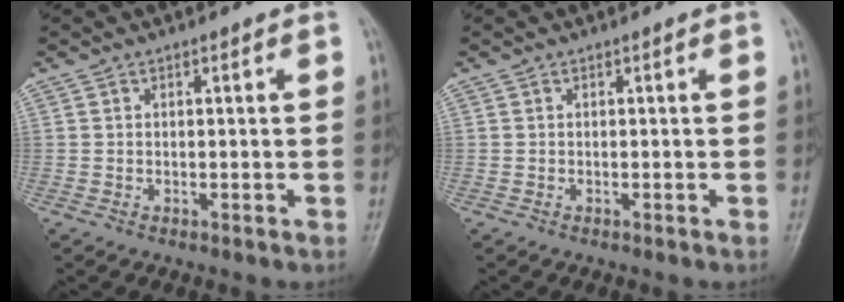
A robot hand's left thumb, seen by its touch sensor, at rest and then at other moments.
{"total": 0.0}